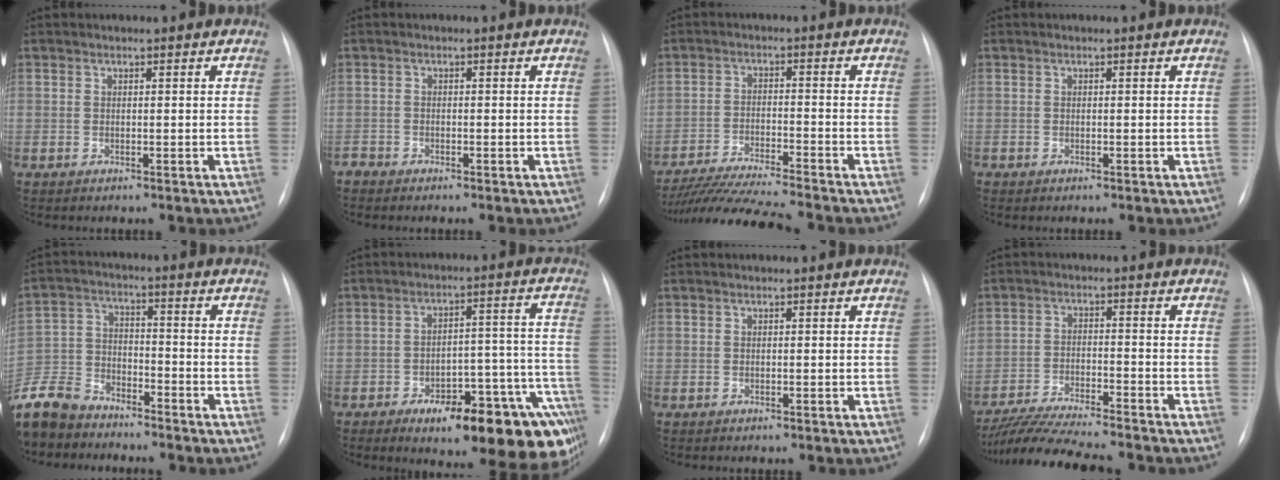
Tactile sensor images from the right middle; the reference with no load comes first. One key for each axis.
{"total": 1.1, "fx": -1.0, "fy": 0.4, "fz": 0.2, "tx": -0.006, "ty": -0.001, "tz": -0.017}
{"total": 13.1, "fx": -11.9, "fy": -0.9, "fz": 5.5, "tx": -0.091, "ty": -0.020, "tz": -0.196}
{"total": 0.0}
{"total": 13.5, "fx": -11.7, "fy": 5.7, "fz": 3.6, "tx": -0.096, "ty": 0.005, "tz": -0.219}
{"total": 21.3, "fx": -13.0, "fy": 6.3, "fz": 15.6, "tx": -0.106, "ty": 0.047, "tz": -0.167}
{"total": 0.0}
{"total": 13.4, "fx": -12.0, "fy": 0.7, "fz": 5.9, "tx": -0.105, "ty": -0.015, "tz": -0.194}